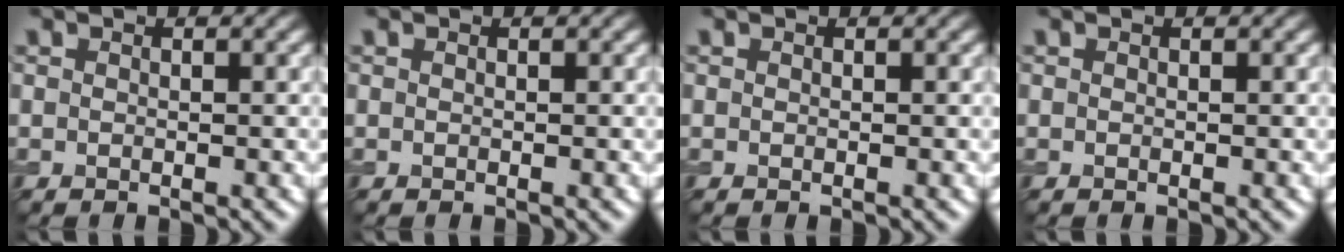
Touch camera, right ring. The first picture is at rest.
{"total": 0.0}
{"total": 0.0}
{"total": 0.0}